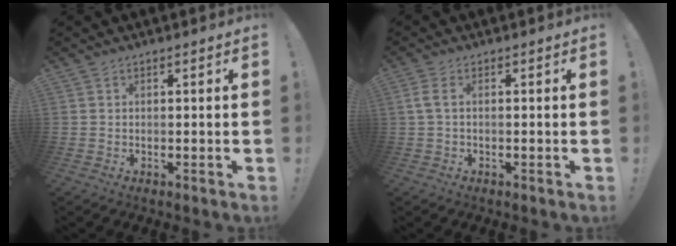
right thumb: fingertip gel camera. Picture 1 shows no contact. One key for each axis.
{"total": 2.5, "fx": 0.1, "fy": 0.6, "fz": 2.4, "tx": -0.051, "ty": 0.000, "tz": 0.001}